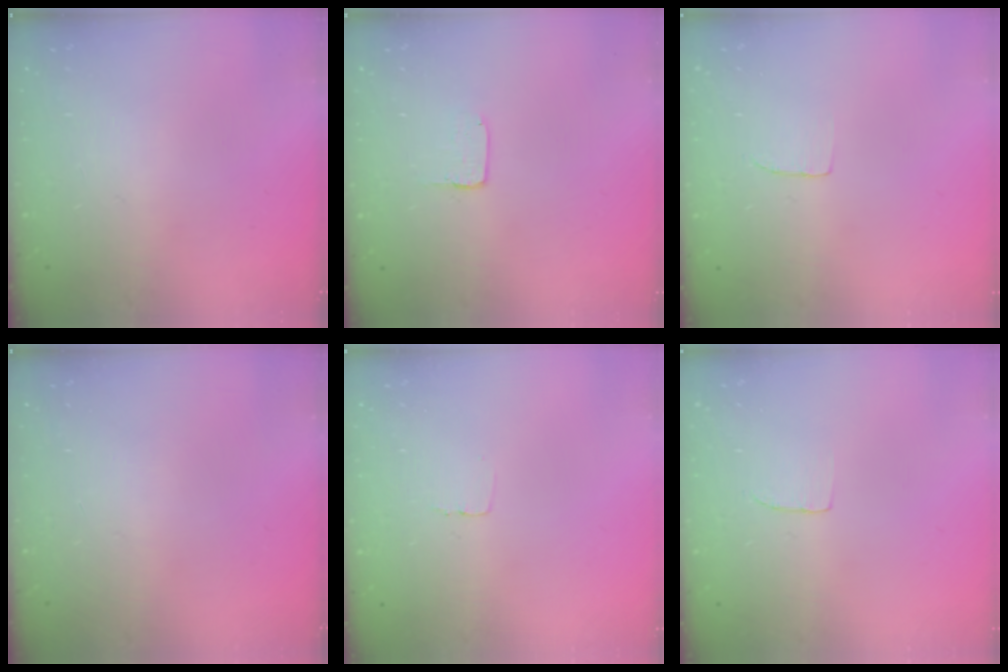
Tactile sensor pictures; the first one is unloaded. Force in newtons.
{"total": 2.0, "press": 2.0, "slide": 0.0}
{"total": 2.7, "press": 2.7, "slide": 0.2}
{"total": 0.0}
{"total": 2.6, "press": 2.6, "slide": 0.1}
{"total": 2.7, "press": 2.7, "slide": 0.2}